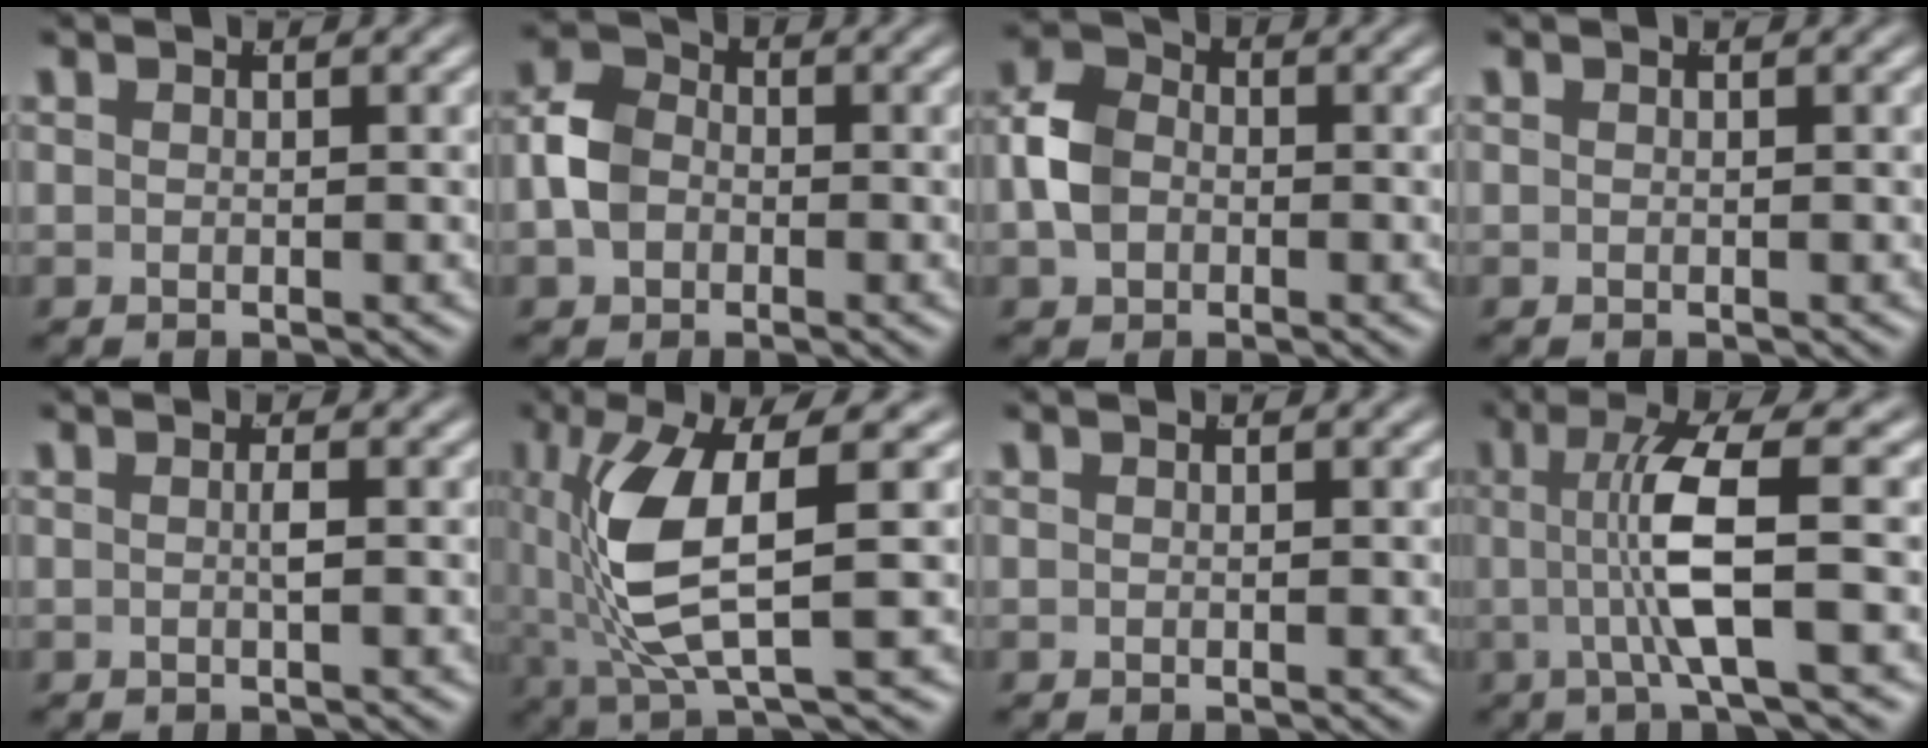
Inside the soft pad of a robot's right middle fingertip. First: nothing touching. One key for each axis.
{"total": 3.9, "fx": -0.6, "fy": 3.2, "fz": 2.1, "tx": -0.047, "ty": -0.005, "tz": -0.012}
{"total": 4.2, "fx": -0.4, "fy": 3.3, "fz": 2.4, "tx": -0.050, "ty": -0.002, "tz": -0.009}
{"total": 0.0}
{"total": 0.8, "fx": -0.2, "fy": -0.3, "fz": 0.7, "tx": -0.012, "ty": 0.000, "tz": -0.004}
{"total": 7.5, "fx": -0.1, "fy": 2.3, "fz": 7.2, "tx": -0.154, "ty": -0.005, "tz": 0.009}
{"total": 0.0}
{"total": 5.3, "fx": 0.1, "fy": 0.0, "fz": 5.3, "tx": -0.097, "ty": 0.001, "tz": 0.003}